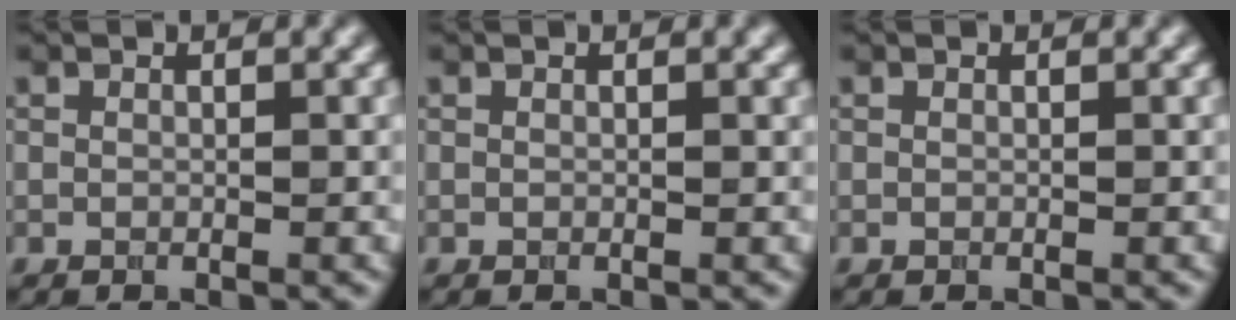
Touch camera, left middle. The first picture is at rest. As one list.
[{"total": 0.0}, {"total": 0.0}]